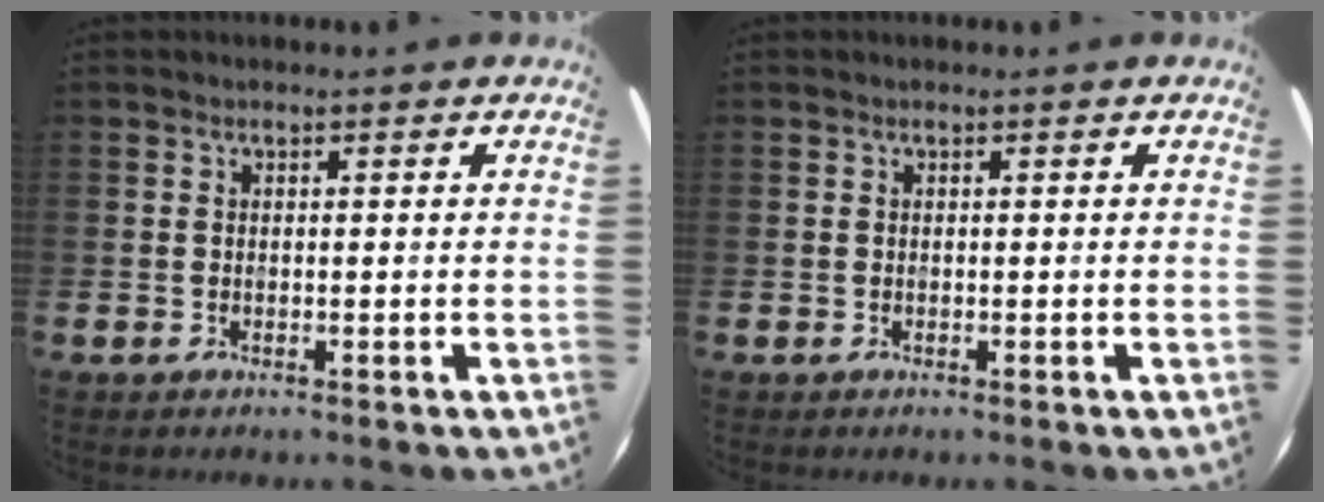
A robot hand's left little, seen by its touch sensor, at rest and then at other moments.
{"total": 0.0}